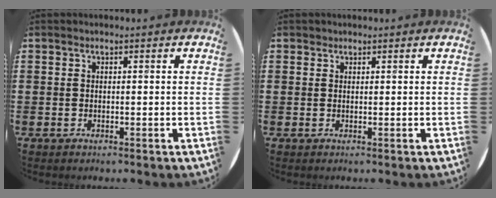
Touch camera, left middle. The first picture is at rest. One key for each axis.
{"total": 0.5, "fx": 0.5, "fy": 0.3, "fz": -0.1, "tx": 0.001, "ty": 0.003, "tz": 0.009}